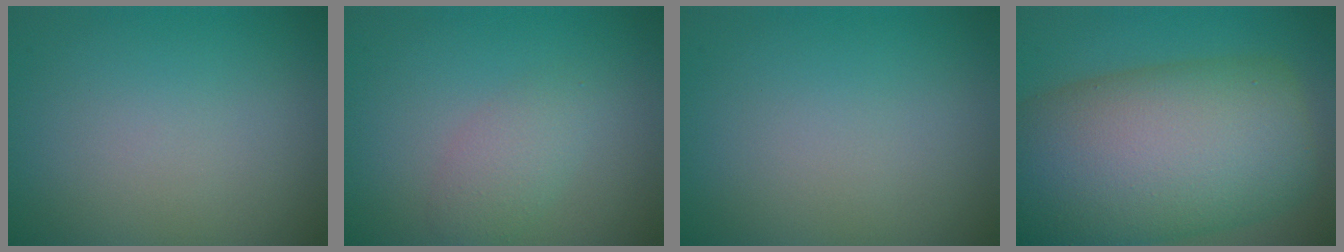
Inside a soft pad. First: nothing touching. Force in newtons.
{"total": 2.1, "press": 2.1, "slide": 0.0}
{"total": 0.0}
{"total": 15.4, "press": 15.3, "slide": 0.5}